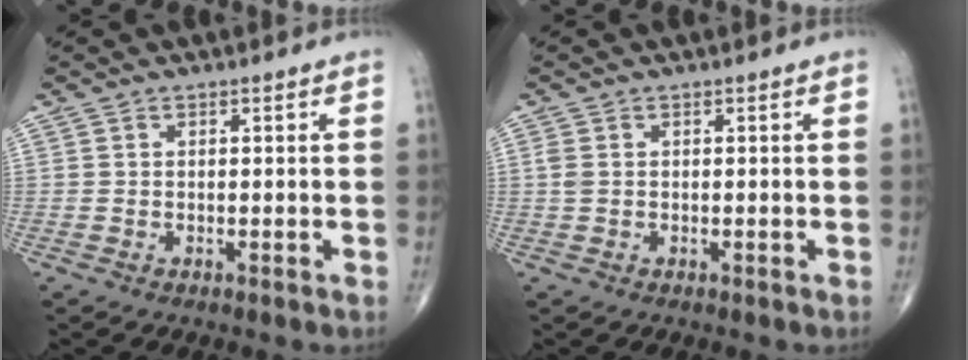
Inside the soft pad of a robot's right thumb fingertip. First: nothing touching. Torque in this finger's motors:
{"motor_torque": [0.30, 0.75, 0.28, -0.12, -0.02]}